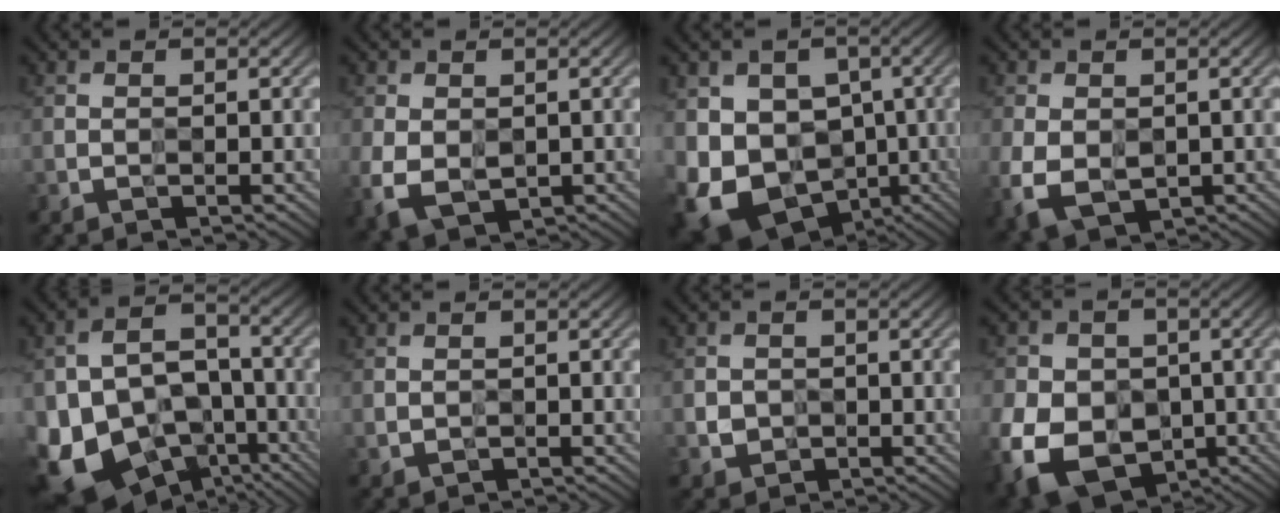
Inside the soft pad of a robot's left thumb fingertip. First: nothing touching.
{"total": 5.7, "force": [-0.9, 4.1, 3.9], "torque": [-0.097, -0.018, -0.012]}
{"total": 15.2, "force": [-4.3, 12.5, 7.6], "torque": [-0.179, -0.037, -0.072]}
{"total": 6.8, "force": [-1.4, 4.8, 4.6], "torque": [-0.118, -0.026, -0.019]}
{"total": 17.5, "force": [-8.2, 12.0, 9.8], "torque": [-0.235, -0.045, -0.116]}
{"total": 0.8, "force": [0.0, 0.7, 0.5], "torque": [-0.011, -0.005, 0.005]}
{"total": 2.1, "force": [-0.4, 1.9, 0.7], "torque": [-0.014, -0.008, -0.008]}
{"total": 14.4, "force": [-4.6, 11.1, 7.9], "torque": [-0.184, -0.042, -0.090]}